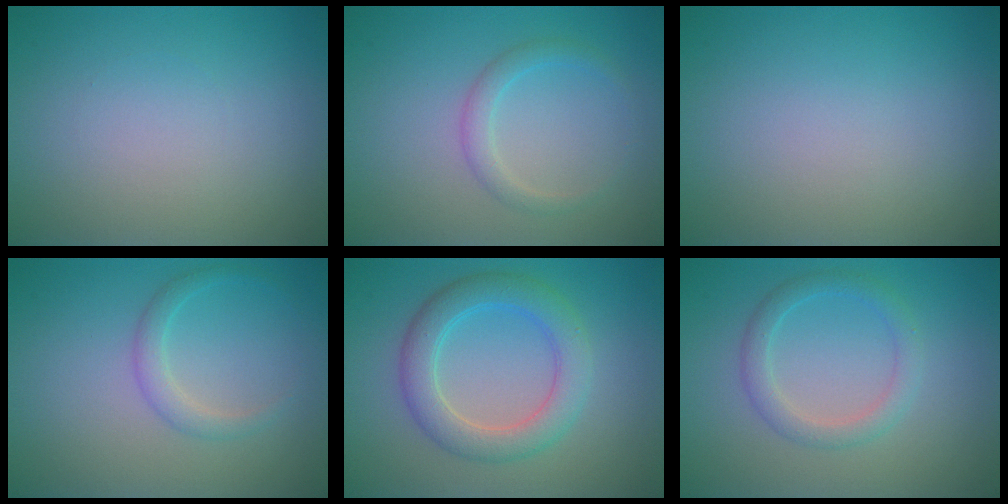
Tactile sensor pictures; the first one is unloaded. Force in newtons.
{"total": 1.7, "press": 1.7, "slide": 0.1}
{"total": 0.0}
{"total": 1.7, "press": 1.7, "slide": 0.1}
{"total": 4.4, "press": 4.4, "slide": 0.2}
{"total": 2.4, "press": 2.3, "slide": 0.1}